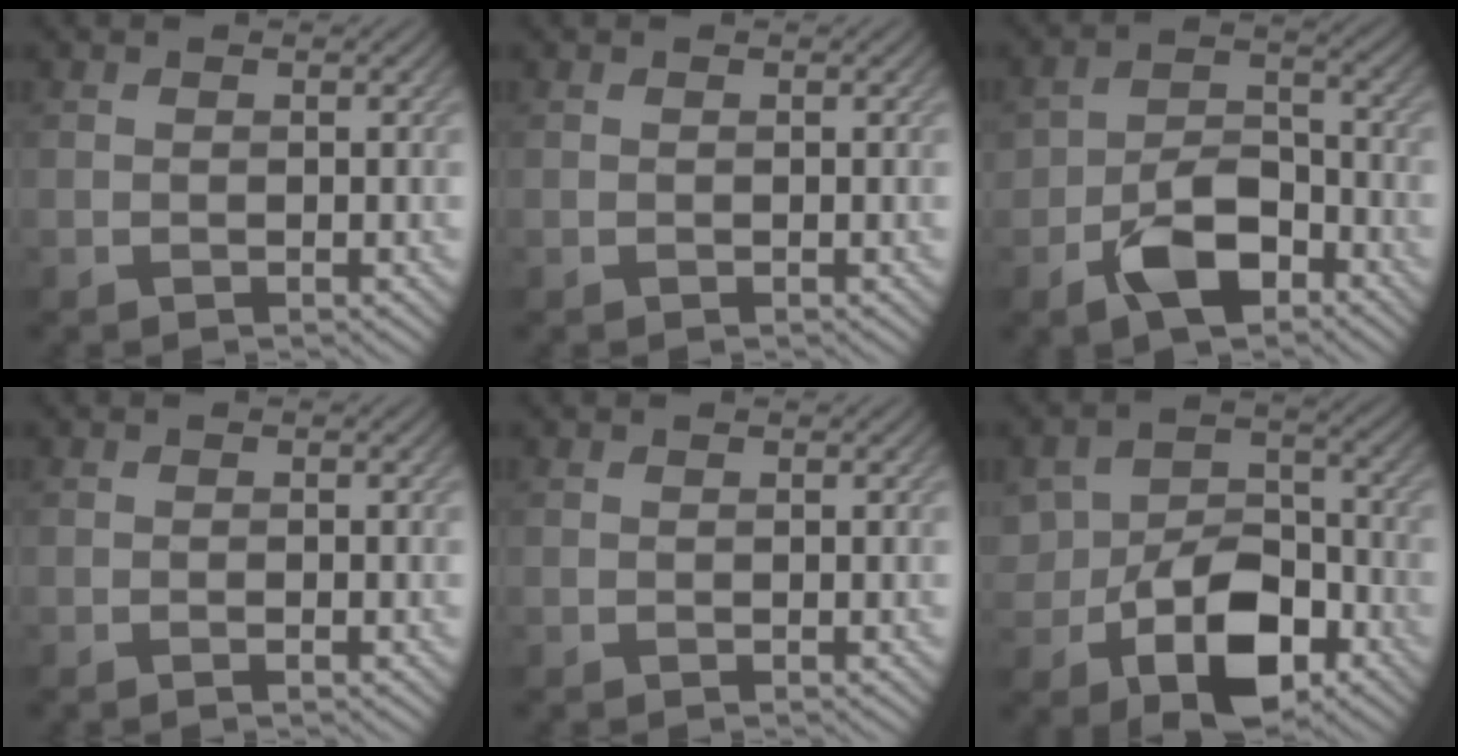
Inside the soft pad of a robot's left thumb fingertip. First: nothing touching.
{"total": 0.0}
{"total": 7.6, "force": [-4.2, 4.2, 4.7], "torque": [-0.085, 0.003, -0.087]}
{"total": 0.6, "force": [-0.3, 0.1, 0.5], "torque": [-0.009, -0.001, -0.005]}
{"total": 0.0}
{"total": 10.5, "force": [-4.4, 6.9, 6.6], "torque": [-0.123, -0.016, -0.074]}